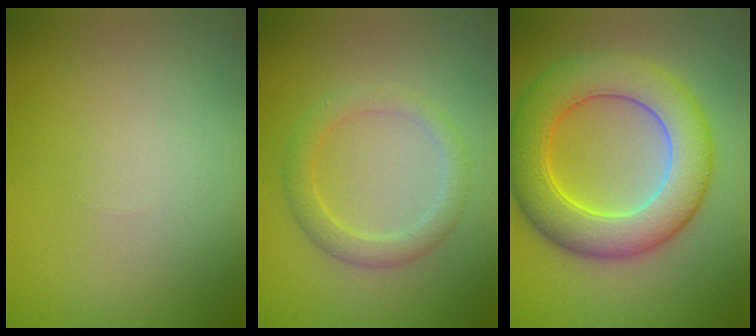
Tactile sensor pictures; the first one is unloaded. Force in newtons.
{"total": 2.5, "press": 2.5, "slide": 0.2}
{"total": 8.3, "press": 8.3, "slide": 0.1}